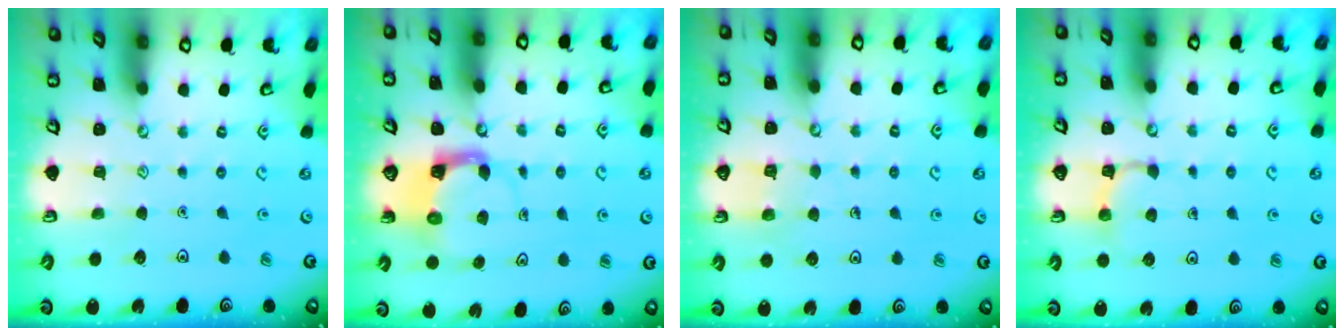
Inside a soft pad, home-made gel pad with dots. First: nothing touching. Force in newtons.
{"total": 3.7, "press": 3.7, "slide": 0.6}
{"total": 4.8, "press": 4.8, "slide": 0.5}
{"total": 3.5, "press": 3.4, "slide": 0.8}